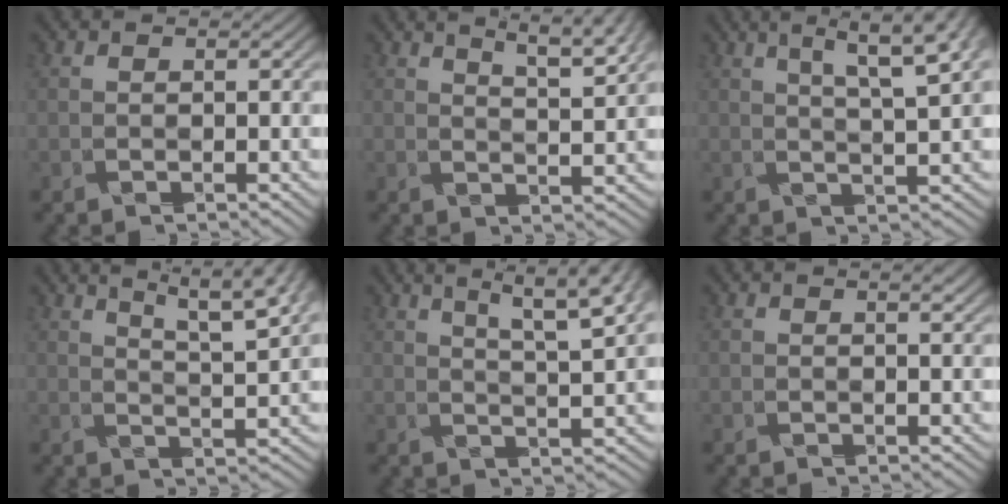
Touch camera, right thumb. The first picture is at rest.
{"total": 4.6, "force": [3.6, -0.3, 2.8], "torque": [-0.059, 0.008, 0.063]}
{"total": 6.3, "force": [3.7, 0.1, 5.1], "torque": [-0.088, 0.014, 0.059]}
{"total": 7.5, "force": [5.5, 0.5, 5.1], "torque": [-0.082, 0.016, 0.074]}
{"total": 7.0, "force": [4.7, 0.3, 5.2], "torque": [-0.085, 0.019, 0.066]}
{"total": 1.0, "force": [0.4, 0.2, 0.9], "torque": [-0.025, -0.002, 0.009]}